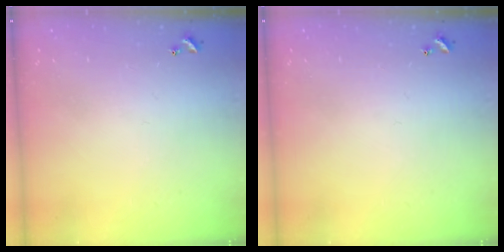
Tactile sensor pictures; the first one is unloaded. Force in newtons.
{"total": 0.0}